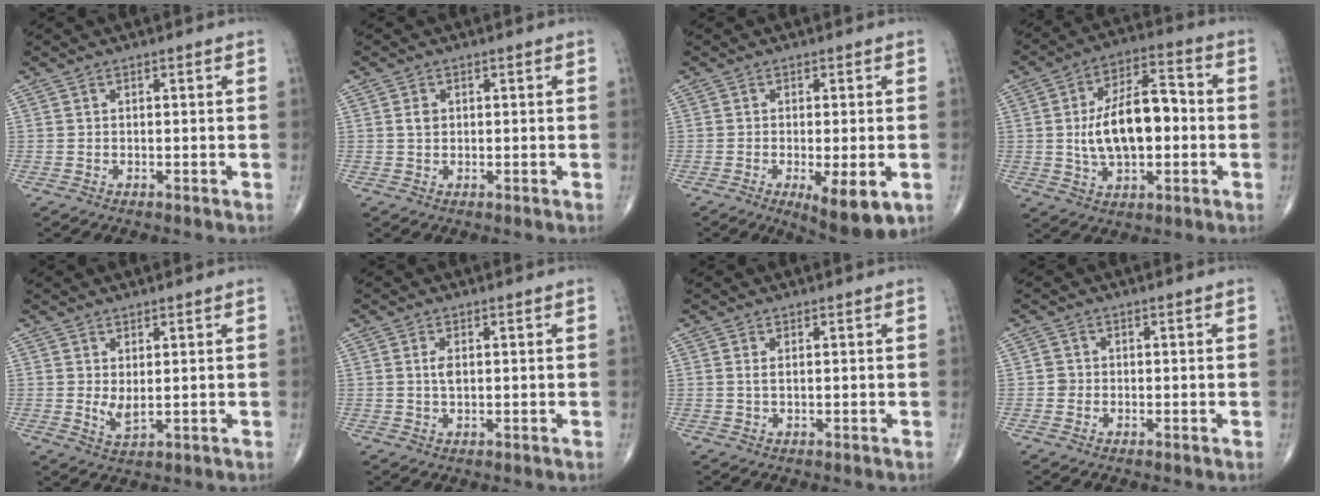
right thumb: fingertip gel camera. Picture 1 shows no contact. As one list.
[{"total": 1.7, "force": [0.3, 1.2, 1.1], "torque": [-0.016, 0.001, 0.006]}, {"total": 8.8, "force": [-2.9, 2.6, 7.9], "torque": [-0.111, -0.018, -0.039]}, {"total": 15.3, "force": [-0.5, 7.9, 13.1], "torque": [-0.208, 0.025, -0.011]}, {"total": 3.1, "force": [0.5, 1.3, 2.7], "torque": [-0.049, -0.013, 0.016]}, {"total": 2.2, "force": [0.4, 1.0, 1.9], "torque": [-0.035, -0.005, 0.008]}, {"total": 1.0, "force": [0.3, 0.2, 0.9], "torque": [-0.020, 0.000, 0.007]}, {"total": 1.2, "force": [-0.2, 1.2, 0.2], "torque": [0.003, 0.004, -0.004]}]